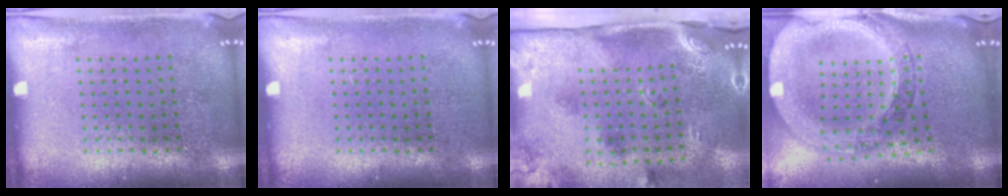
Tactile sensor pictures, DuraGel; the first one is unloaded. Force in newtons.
{"total": 0.0}
{"total": 3.0, "press": 1.9, "slide": 2.3}
{"total": 2.9, "press": 2.4, "slide": 1.5}